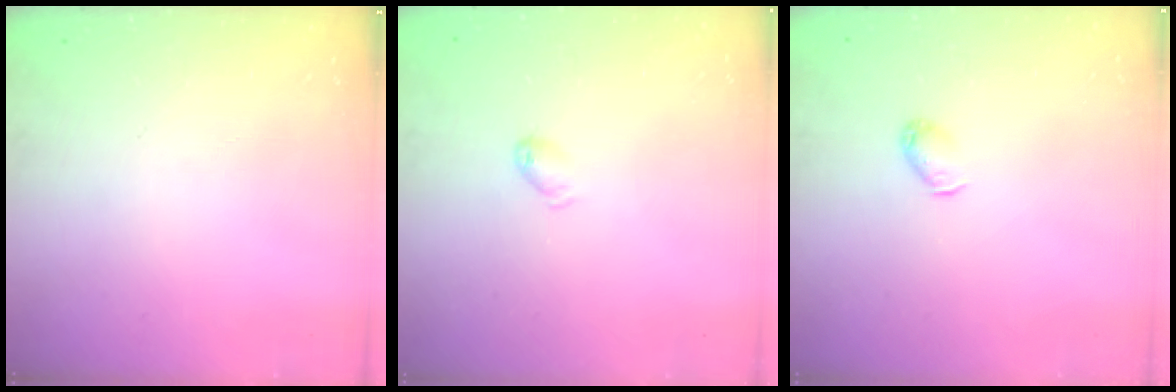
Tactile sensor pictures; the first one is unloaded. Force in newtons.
{"total": 4.4, "press": 4.3, "slide": 0.7}
{"total": 3.6, "press": 3.5, "slide": 0.8}